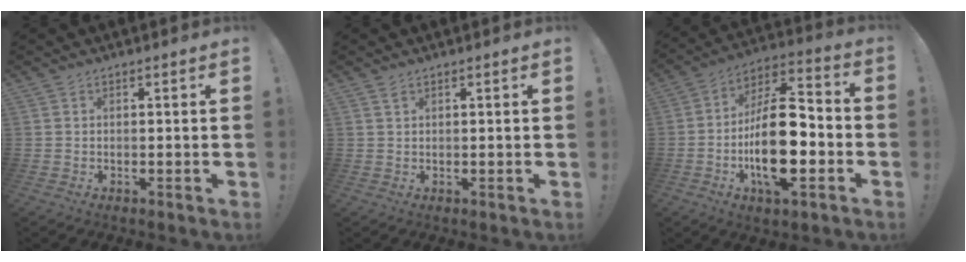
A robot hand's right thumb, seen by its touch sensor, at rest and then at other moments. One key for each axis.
{"total": 1.3, "fx": 0.9, "fy": 0.5, "fz": 0.8, "tx": -0.009, "ty": -0.003, "tz": 0.015}
{"total": 20.7, "fx": -5.2, "fy": 9.0, "fz": 17.9, "tx": -0.322, "ty": 0.022, "tz": -0.082}